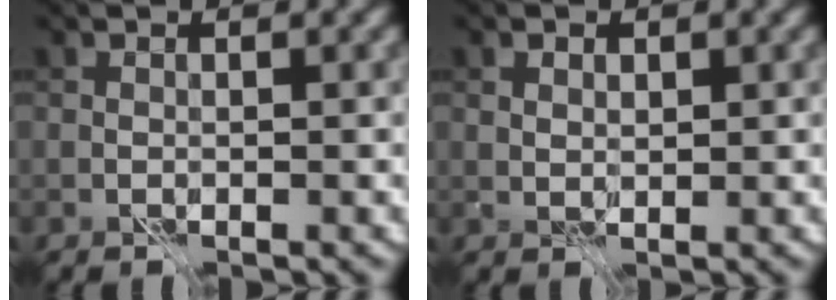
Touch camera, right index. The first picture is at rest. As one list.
[{"total": 1.2, "force": [0.6, 0.8, 0.6], "torque": [-0.011, -0.001, 0.011]}]